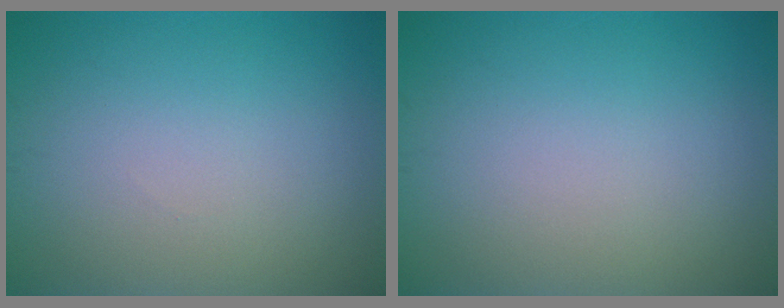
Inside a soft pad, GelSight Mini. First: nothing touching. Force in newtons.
{"total": 0.0}